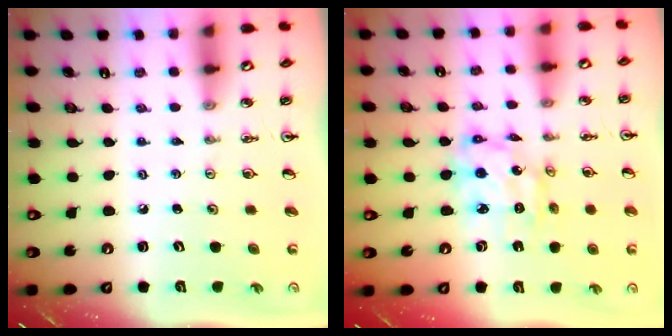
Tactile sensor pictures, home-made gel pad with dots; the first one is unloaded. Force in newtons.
{"total": 10.1, "press": 10.0, "slide": 0.9}